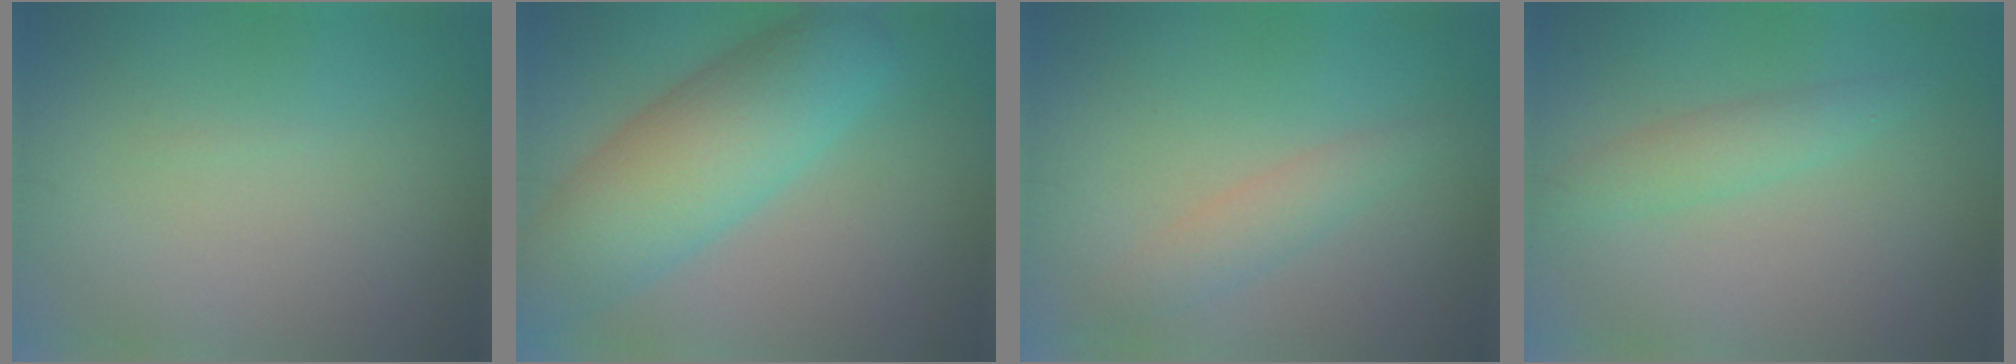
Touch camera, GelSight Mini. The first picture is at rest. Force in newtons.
{"total": 8.2, "press": 8.2, "slide": 0.3}
{"total": 2.1, "press": 2.1, "slide": 0.1}
{"total": 2.1, "press": 2.1, "slide": 0.0}